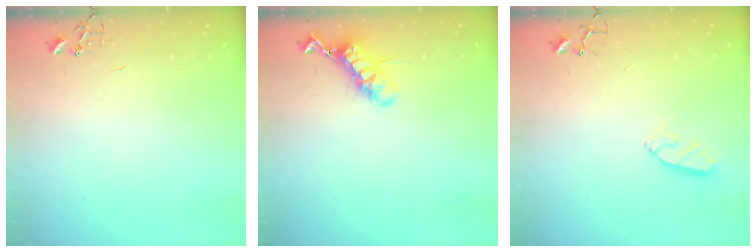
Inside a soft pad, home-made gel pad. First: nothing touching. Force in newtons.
{"total": 11.9, "press": 11.8, "slide": 0.9}
{"total": 7.3, "press": 7.2, "slide": 0.5}